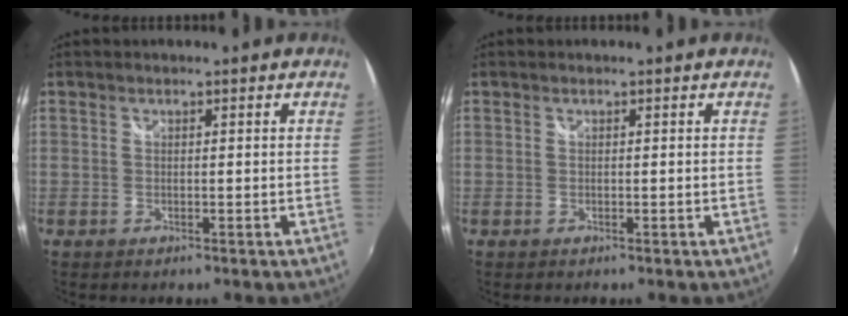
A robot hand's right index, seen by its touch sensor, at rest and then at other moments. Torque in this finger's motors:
{"motor_torque": [0.10, 0.10, 0.00, 0.00]}